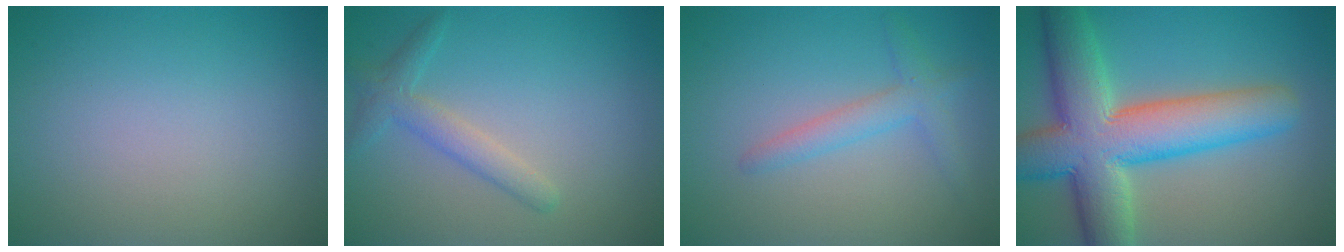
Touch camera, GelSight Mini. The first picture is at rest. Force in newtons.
{"total": 2.4, "press": 2.4, "slide": 0.2}
{"total": 2.4, "press": 2.4, "slide": 0.1}
{"total": 11.3, "press": 11.3, "slide": 0.5}